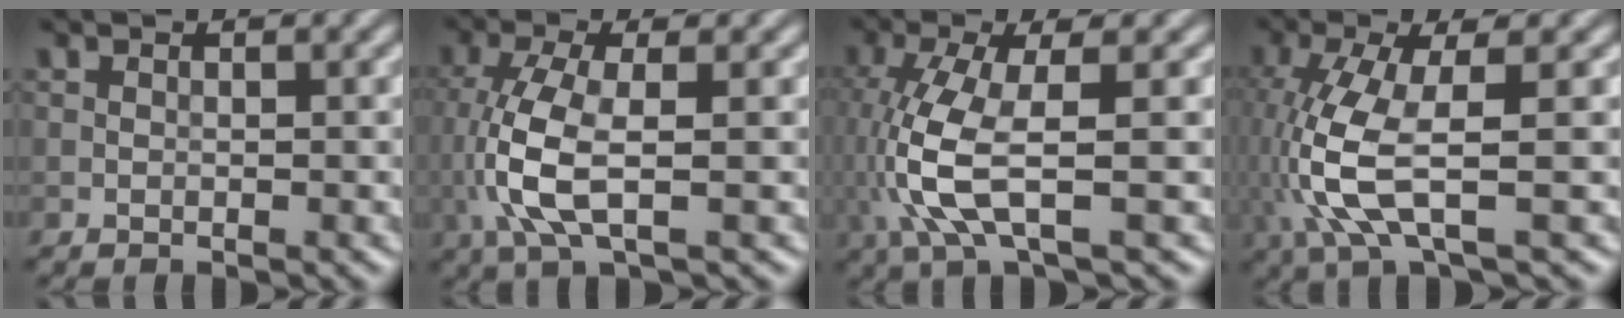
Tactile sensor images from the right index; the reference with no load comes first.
{"total": 5.7, "force": [-0.7, 2.0, 5.3], "torque": [-0.131, -0.003, -0.013]}
{"total": 6.6, "force": [-1.2, 2.0, 6.2], "torque": [-0.161, -0.004, -0.022]}
{"total": 7.3, "force": [-1.5, 2.4, 6.7], "torque": [-0.179, -0.004, -0.026]}